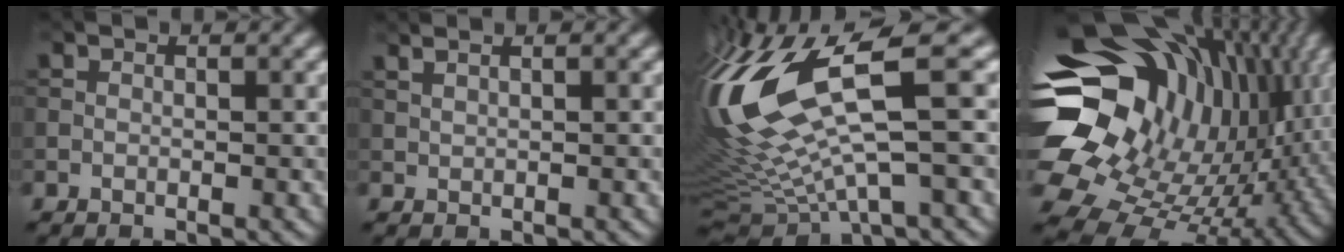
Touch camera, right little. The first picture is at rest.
{"total": 2.5, "force": [1.9, 0.9, 1.4], "torque": [-0.024, 0.012, 0.013]}
{"total": 14.9, "force": [3.2, 4.7, 13.8], "torque": [-0.321, 0.007, 0.075]}
{"total": 19.3, "force": [4.1, 13.6, 13.0], "torque": [-0.259, -0.014, 0.100]}